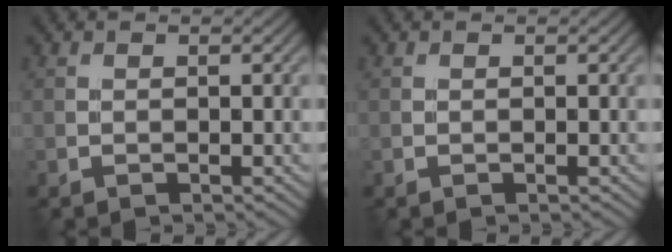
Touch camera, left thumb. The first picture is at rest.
{"total": 0.0}